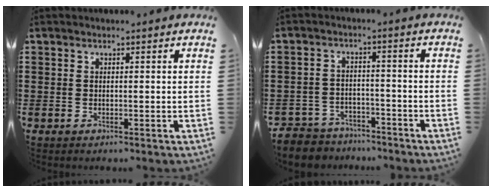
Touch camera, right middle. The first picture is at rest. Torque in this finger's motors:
{"motor_torque": [0.19, -0.12, 0.03, 0.00]}